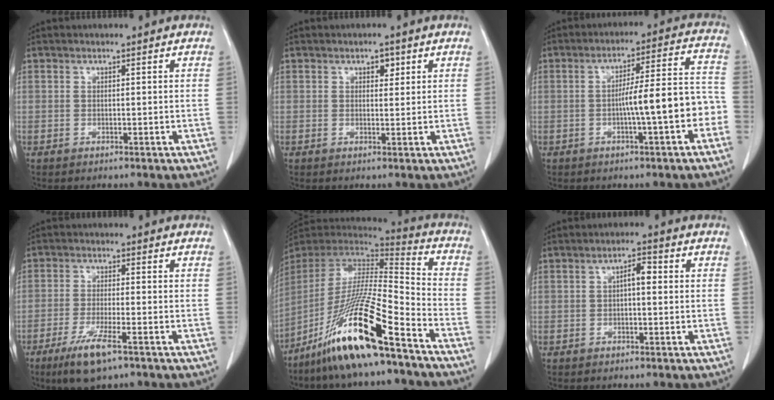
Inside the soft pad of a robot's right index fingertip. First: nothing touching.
{"total": 1.8, "force": [0.9, 1.0, 1.1], "torque": [-0.013, 0.000, 0.012]}
{"total": 10.1, "force": [-3.0, 1.0, 9.6], "torque": [-0.138, 0.035, -0.042]}
{"total": 7.2, "force": [-4.3, 0.9, 5.7], "torque": [-0.115, -0.017, -0.075]}
{"total": 20.1, "force": [-13.1, 0.7, 15.2], "torque": [-0.311, -0.039, -0.248]}
{"total": 2.6, "force": [0.1, 0.9, 2.5], "torque": [-0.039, 0.009, 0.000]}